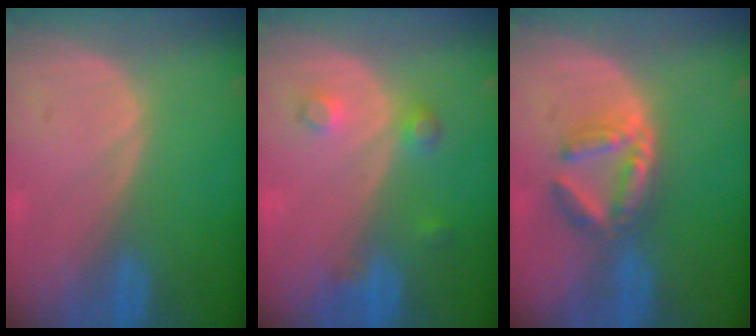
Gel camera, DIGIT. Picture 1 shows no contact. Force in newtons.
{"total": 3.2, "press": 3.1, "slide": 0.8}
{"total": 5.6, "press": 5.4, "slide": 1.3}